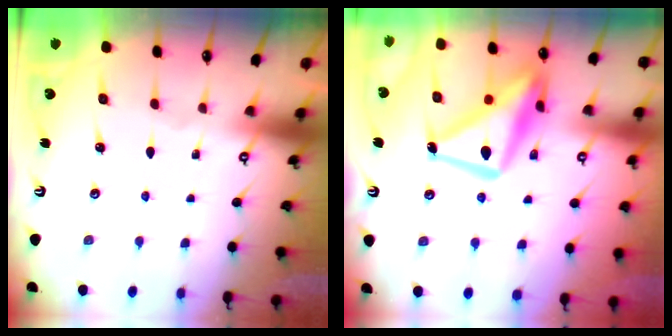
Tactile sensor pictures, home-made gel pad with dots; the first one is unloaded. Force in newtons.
{"total": 17.2, "press": 17.1, "slide": 1.6}